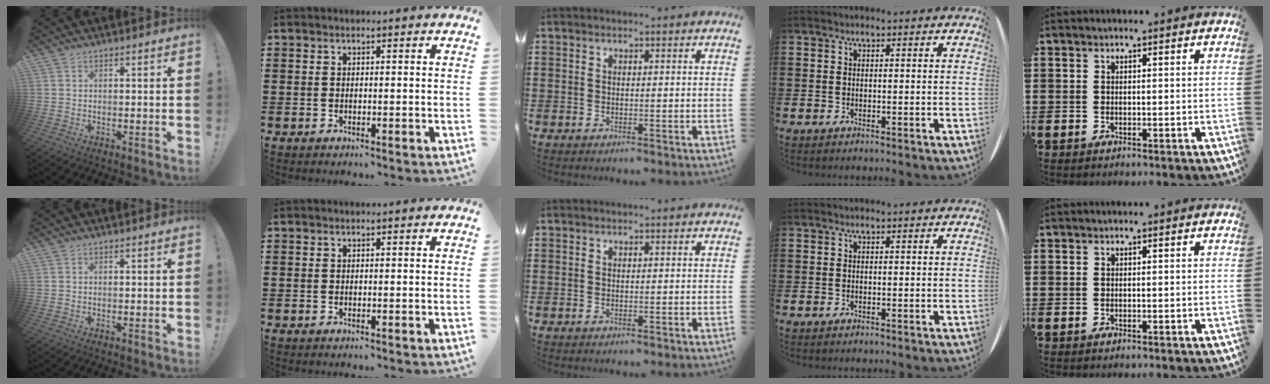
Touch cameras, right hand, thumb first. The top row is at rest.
{}